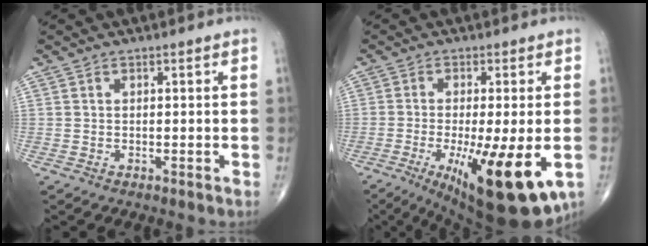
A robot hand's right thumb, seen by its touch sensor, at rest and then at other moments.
{"total": 17.9, "force": [-5.5, 4.8, 16.3], "torque": [-0.234, -0.025, -0.067]}